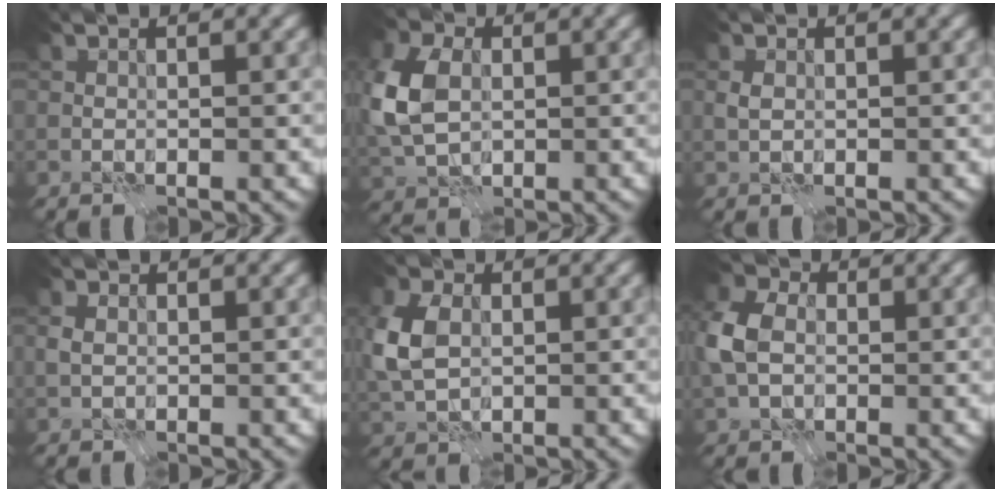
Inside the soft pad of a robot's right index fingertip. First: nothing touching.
{"total": 8.1, "force": [0.5, 5.7, 5.7], "torque": [-0.155, 0.008, 0.004]}
{"total": 0.9, "force": [0.1, 0.7, 0.6], "torque": [-0.015, 0.002, 0.001]}
{"total": 1.5, "force": [0.1, 1.2, 1.0], "torque": [-0.023, 0.003, 0.000]}
{"total": 5.9, "force": [0.6, 4.2, 4.2], "torque": [-0.115, 0.006, 0.009]}
{"total": 6.8, "force": [-0.1, 5.0, 4.6], "torque": [-0.126, 0.009, -0.011]}